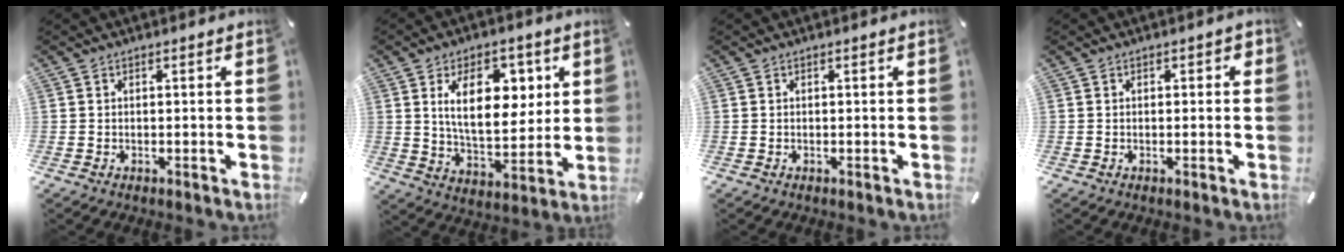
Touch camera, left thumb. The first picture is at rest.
{"total": 15.1, "force": [5.3, 8.6, 11.2], "torque": [-0.181, 0.002, 0.089]}
{"total": 0.0}
{"total": 0.8, "force": [-0.1, 0.5, 0.5], "torque": [-0.009, 0.003, -0.004]}